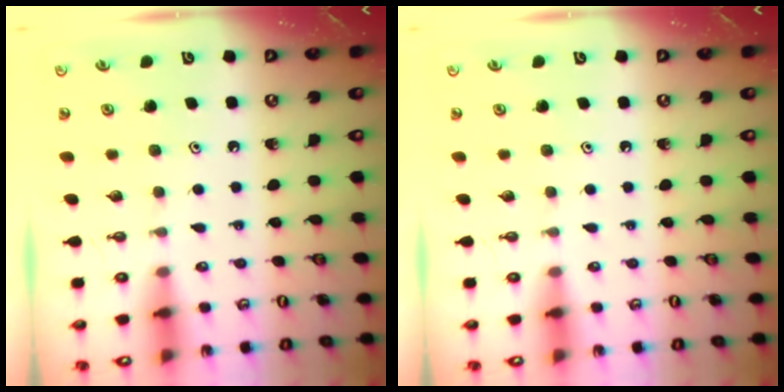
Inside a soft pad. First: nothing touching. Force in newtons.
{"total": 0.0}